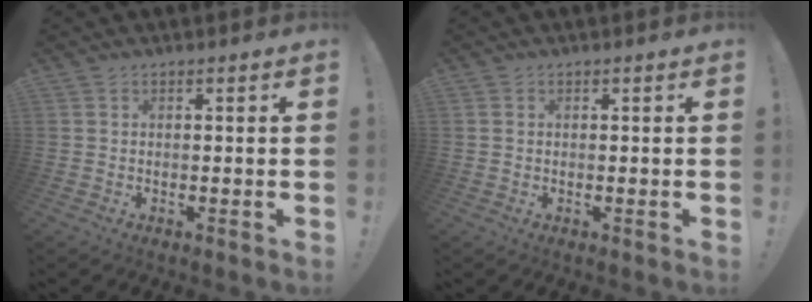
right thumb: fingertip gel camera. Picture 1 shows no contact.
{"total": 0.8, "force": [0.1, 0.8, 0.1], "torque": [-0.004, 0.005, 0.003]}